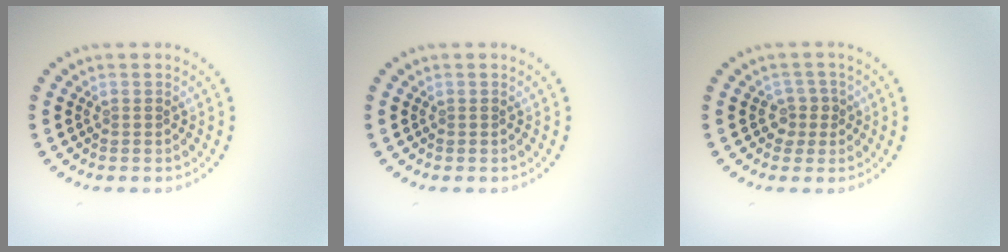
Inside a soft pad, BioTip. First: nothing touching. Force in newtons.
{"total": 0.0}
{"total": 1.7, "press": 1.3, "slide": 1.1}